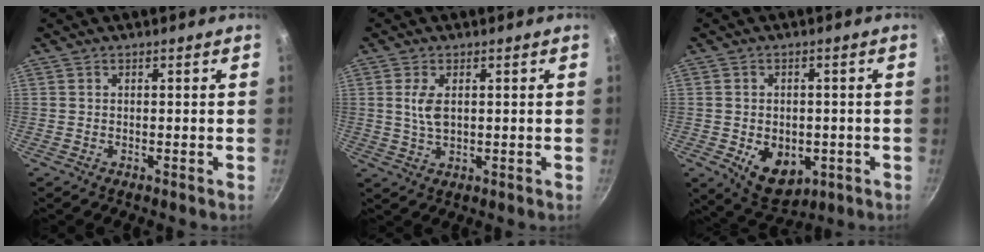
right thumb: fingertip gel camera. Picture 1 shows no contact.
{"total": 4.5, "force": [0.9, 2.4, 3.7], "torque": [-0.071, -0.006, 0.020]}
{"total": 9.7, "force": [-2.5, 6.8, 6.4], "torque": [-0.068, -0.006, -0.018]}